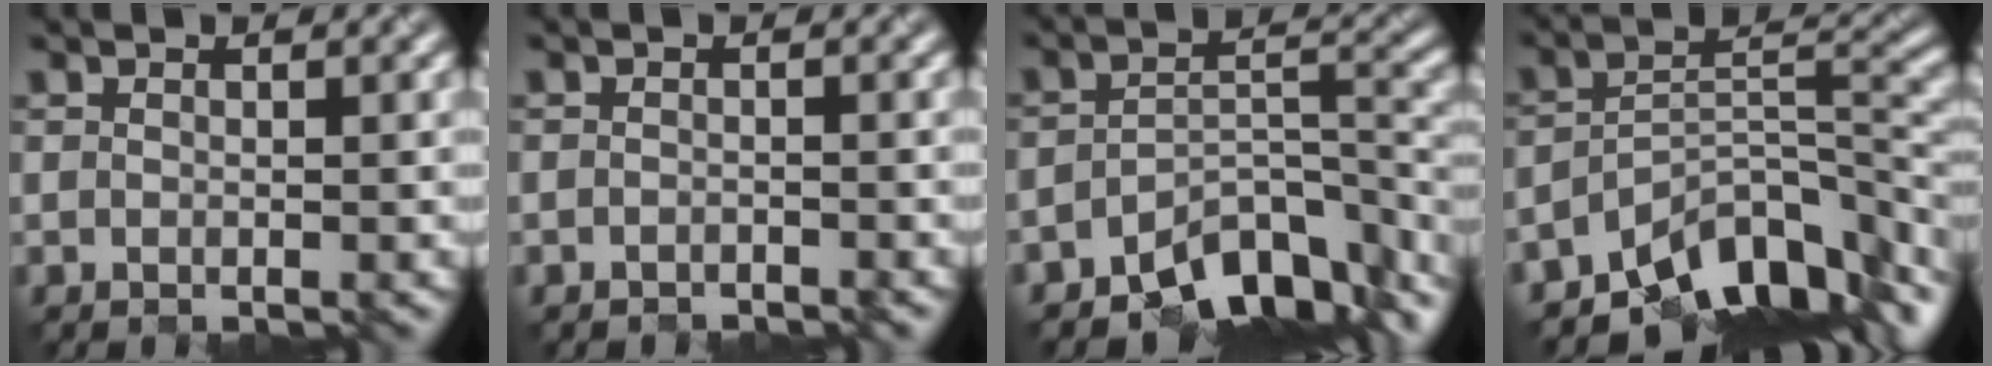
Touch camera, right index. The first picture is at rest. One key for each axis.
{"total": 1.7, "fx": -1.5, "fy": -0.4, "fz": -0.7, "tx": 0.002, "ty": -0.006, "tz": -0.023}
{"total": 8.5, "fx": -6.4, "fy": 3.3, "fz": 4.5, "tx": -0.056, "ty": -0.012, "tz": -0.102}
{"total": 9.8, "fx": -6.8, "fy": 4.0, "fz": 5.8, "tx": -0.076, "ty": -0.005, "tz": -0.117}